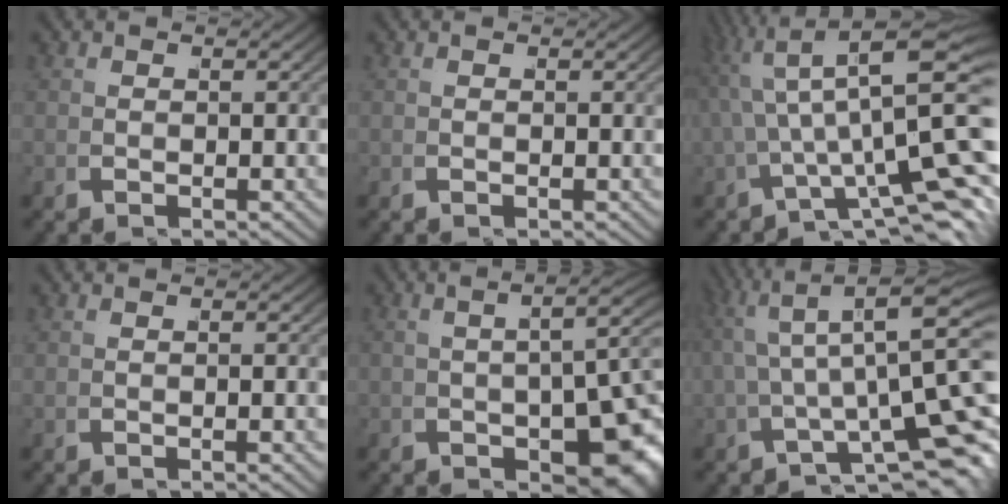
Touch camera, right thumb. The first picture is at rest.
{"total": 0.0}
{"total": 13.1, "force": [1.1, 6.9, 11.0], "torque": [-0.189, -0.034, 0.042]}
{"total": 0.6, "force": [-0.2, -0.1, 0.6], "torque": [-0.010, 0.008, -0.003]}
{"total": 7.9, "force": [-0.8, 3.7, 6.9], "torque": [-0.098, -0.011, 0.003]}
{"total": 10.9, "force": [2.2, 4.6, 9.7], "torque": [-0.153, -0.012, 0.054]}